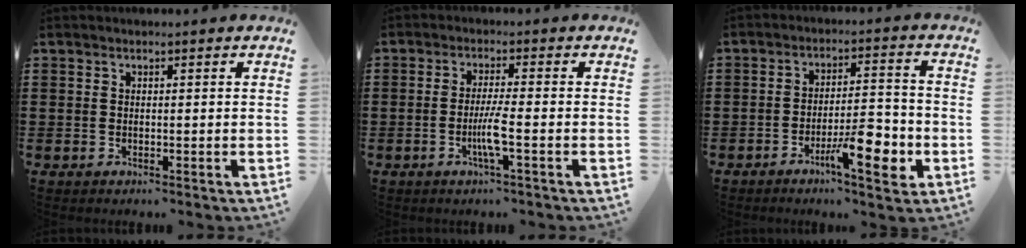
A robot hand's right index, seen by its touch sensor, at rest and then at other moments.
{"total": 4.3, "force": [-1.5, -0.2, 4.0], "torque": [-0.077, -0.012, -0.031]}
{"total": 9.2, "force": [-4.4, 2.2, 7.7], "torque": [-0.113, 0.004, -0.071]}